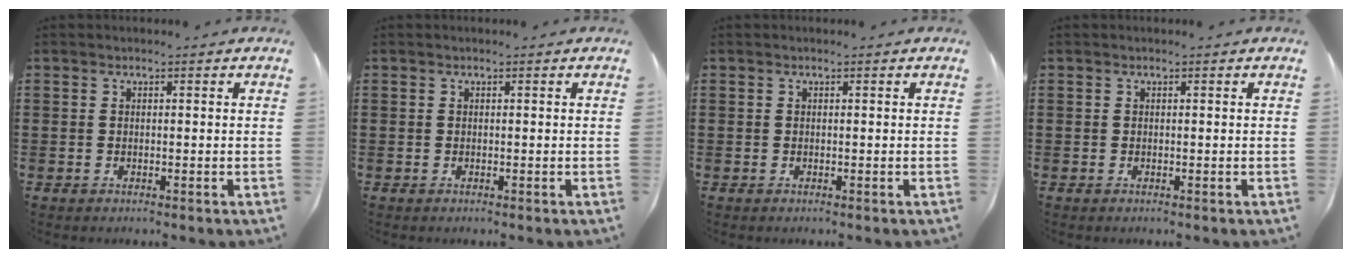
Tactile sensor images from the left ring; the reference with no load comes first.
{"total": 0.0}
{"total": 0.0}
{"total": 0.0}